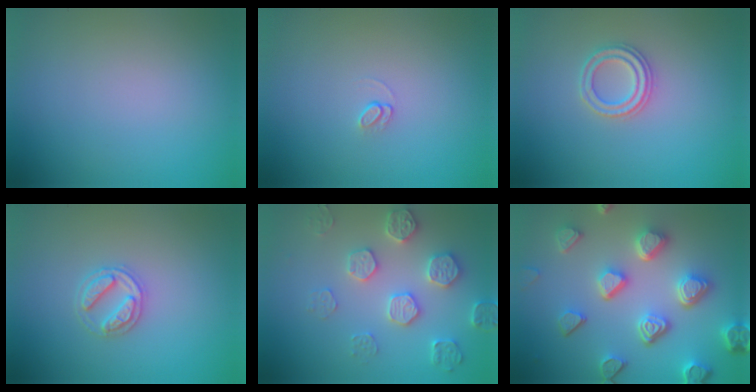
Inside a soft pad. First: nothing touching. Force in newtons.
{"total": 0.8, "press": 0.5, "slide": 0.7}
{"total": 2.3, "press": 2.3, "slide": 0.3}
{"total": 2.6, "press": 2.5, "slide": 0.5}
{"total": 4.4, "press": 4.3, "slide": 0.9}
{"total": 6.7, "press": 5.3, "slide": 4.0}